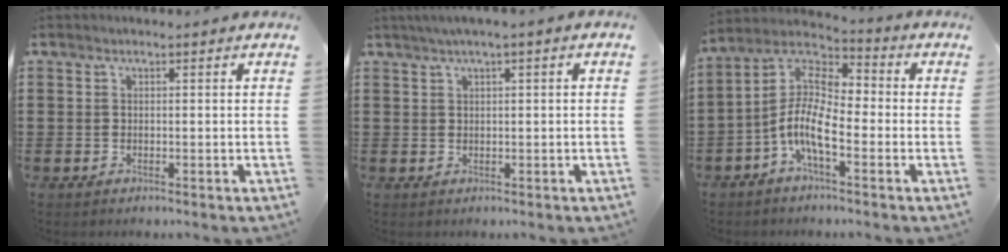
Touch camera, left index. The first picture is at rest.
{"total": 1.6, "force": [0.2, 0.1, 1.5], "torque": [-0.027, -0.001, 0.004]}
{"total": 9.8, "force": [-3.5, 3.3, 8.5], "torque": [-0.209, -0.024, -0.083]}